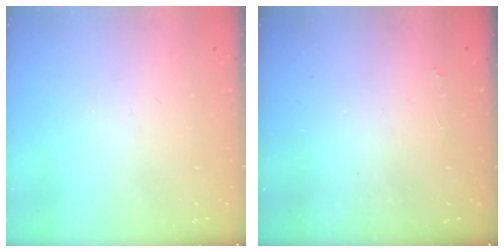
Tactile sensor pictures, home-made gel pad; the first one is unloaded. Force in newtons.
{"total": 2.5, "press": 2.4, "slide": 0.4}